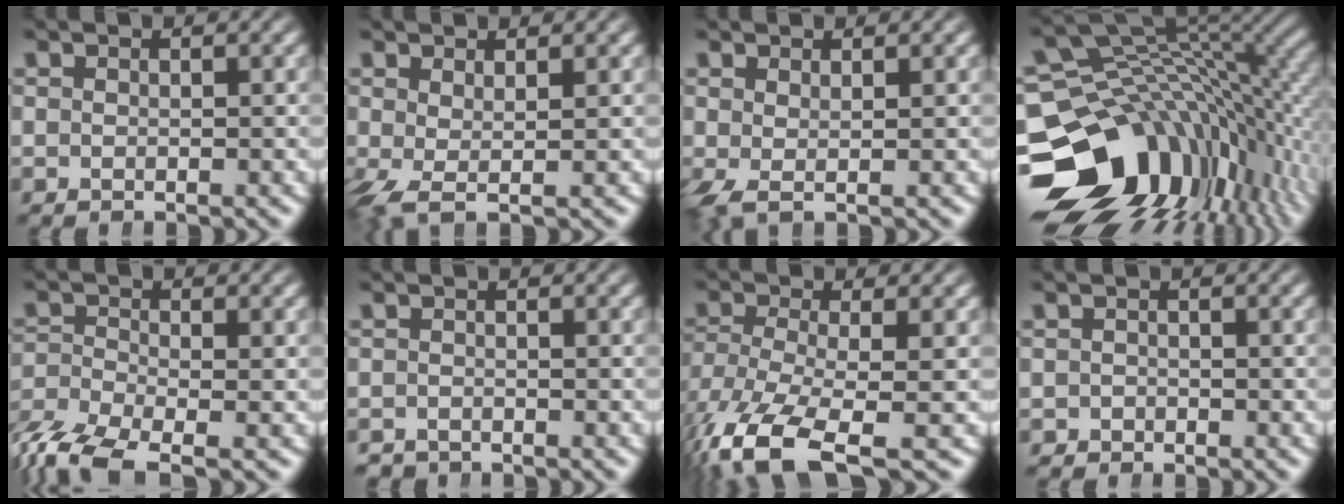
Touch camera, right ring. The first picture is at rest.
{"total": 1.7, "force": [-0.4, 0.4, 1.6], "torque": [-0.044, -0.025, 0.010]}
{"total": 0.9, "force": [0.2, -0.3, 0.8], "torque": [-0.019, -0.014, 0.013]}
{"total": 20.3, "force": [-4.4, 14.2, 13.9], "torque": [-0.227, -0.051, -0.055]}
{"total": 5.0, "force": [-3.5, 2.3, 2.8], "torque": [-0.076, -0.033, -0.045]}
{"total": 1.5, "force": [-1.5, 0.2, -0.3], "torque": [0.002, -0.020, -0.018]}
{"total": 7.9, "force": [-4.2, 3.9, 5.4], "torque": [-0.138, -0.064, -0.038]}
{"total": 1.0, "force": [-0.8, 0.4, -0.6], "torque": [0.010, -0.013, -0.010]}